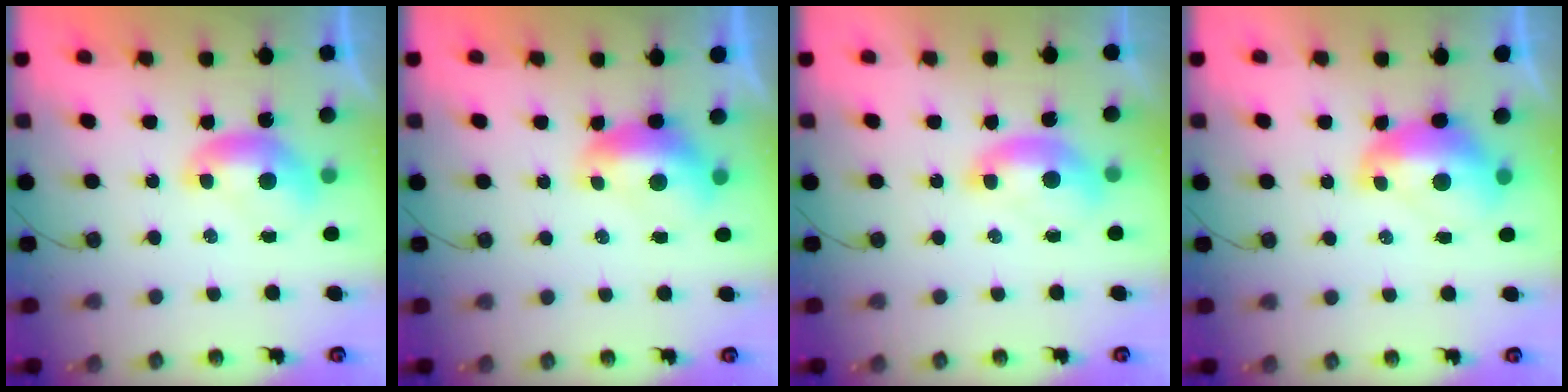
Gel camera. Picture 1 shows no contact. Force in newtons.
{"total": 1.6, "press": 1.4, "slide": 0.7}
{"total": 1.5, "press": 1.4, "slide": 0.6}
{"total": 2.7, "press": 2.7, "slide": 0.7}